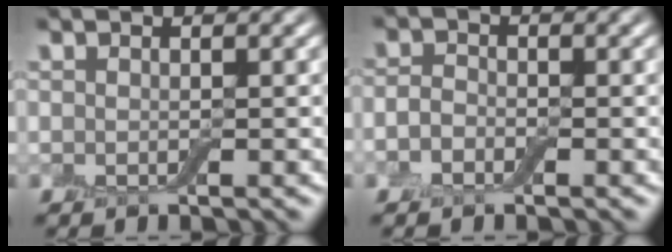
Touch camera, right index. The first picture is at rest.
{"total": 1.7, "force": [-0.8, 1.2, 1.0], "torque": [-0.020, 0.001, -0.023]}